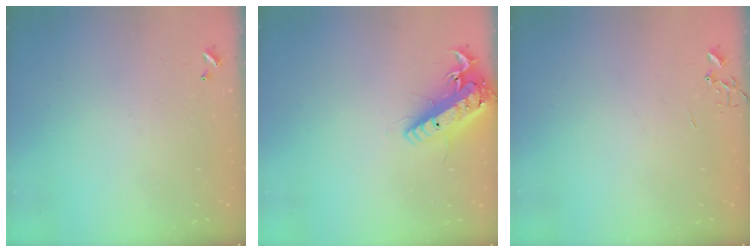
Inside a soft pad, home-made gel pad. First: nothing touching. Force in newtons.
{"total": 17.6, "press": 17.2, "slide": 3.6}
{"total": 0.0}